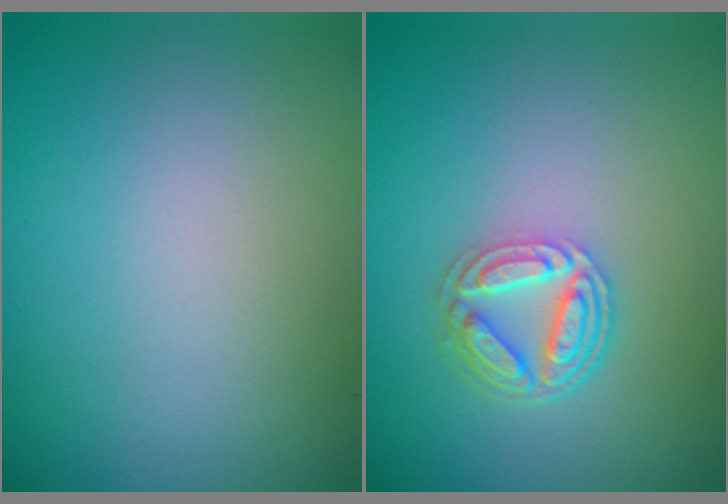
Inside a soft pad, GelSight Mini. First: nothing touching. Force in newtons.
{"total": 4.3, "press": 3.2, "slide": 2.8}